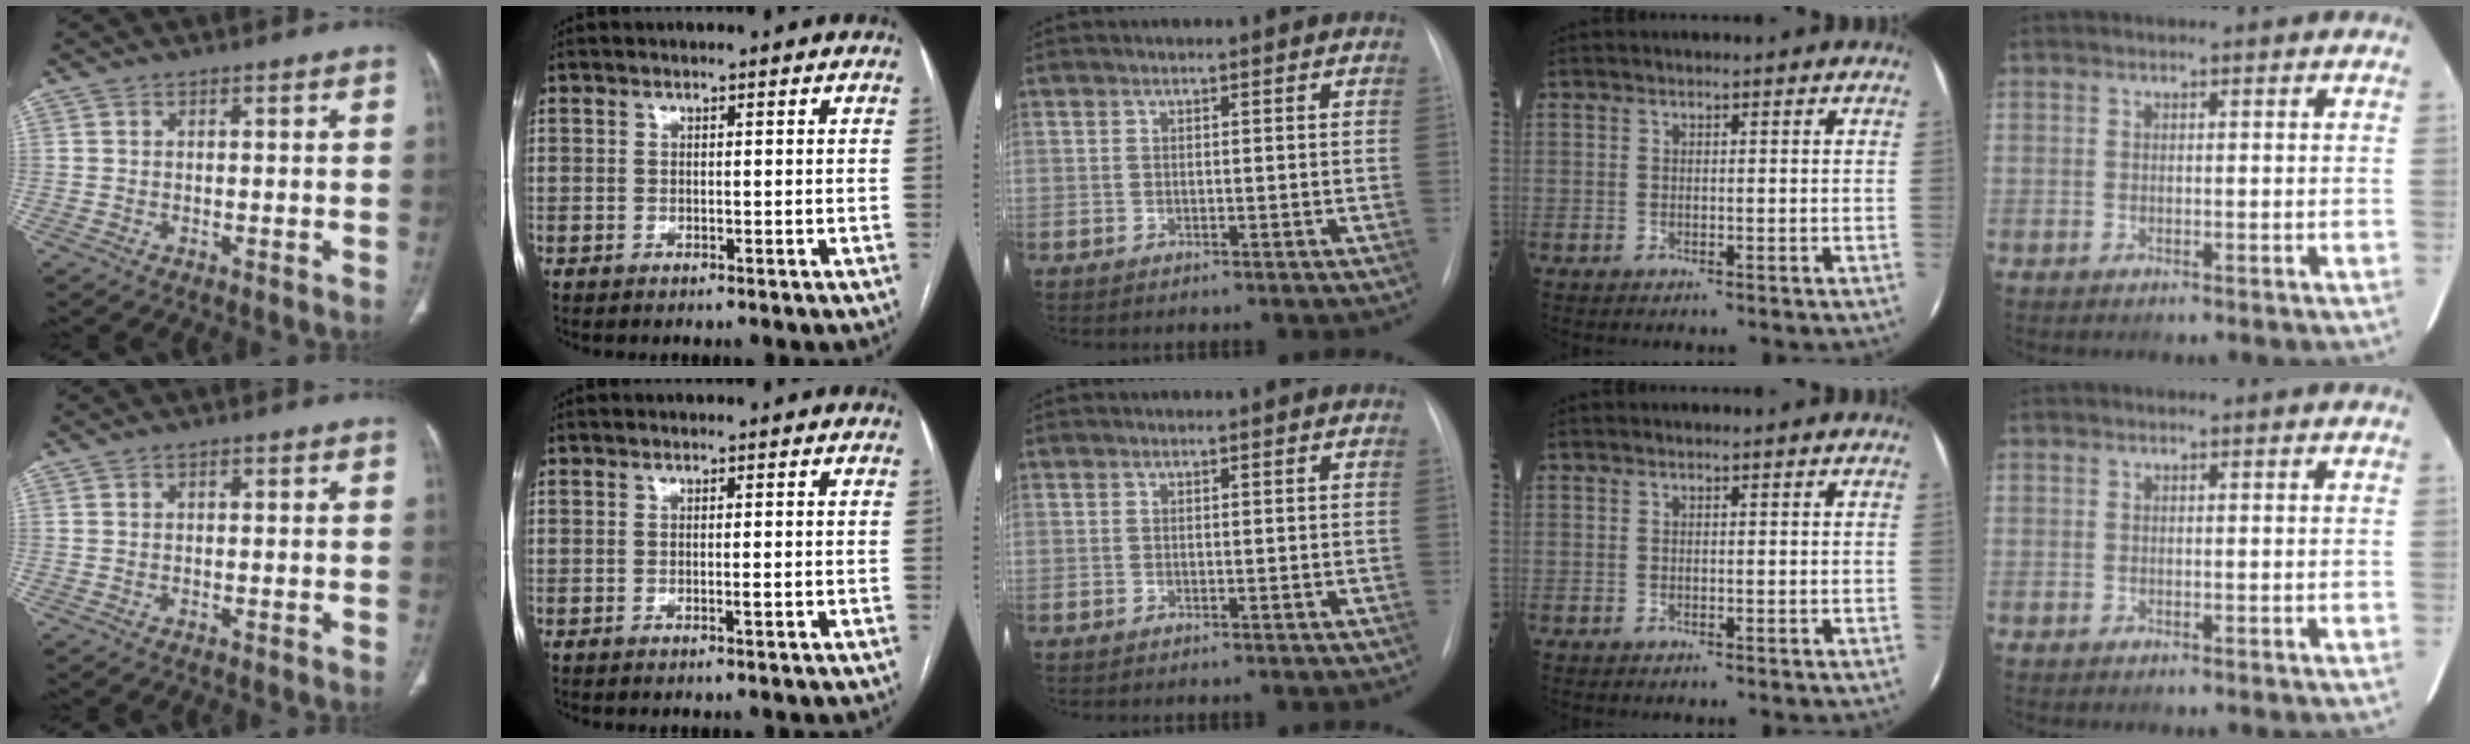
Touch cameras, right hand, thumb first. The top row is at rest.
{"thumb": {"total": 1.0, "force": [0.4, 0.6, 0.8], "torque": [-0.012, 0.001, 0.006]}, "index": {"total": 1.2, "force": [-0.3, -0.1, 1.1], "torque": [-0.020, -0.003, -0.003]}}